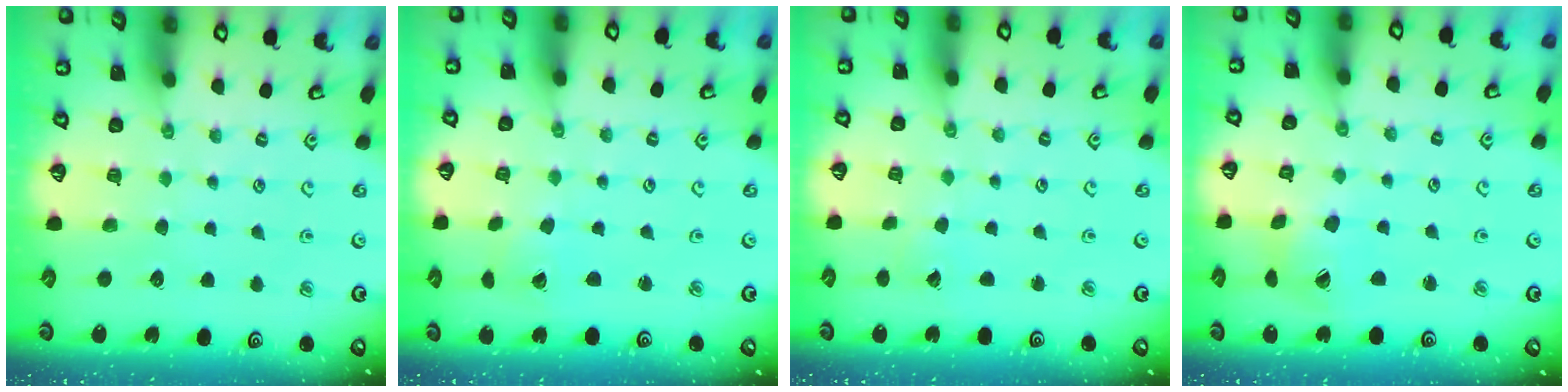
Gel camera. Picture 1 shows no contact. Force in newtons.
{"total": 1.9, "press": 1.9, "slide": 0.2}
{"total": 1.4, "press": 1.4, "slide": 0.0}
{"total": 7.5, "press": 7.5, "slide": 0.9}